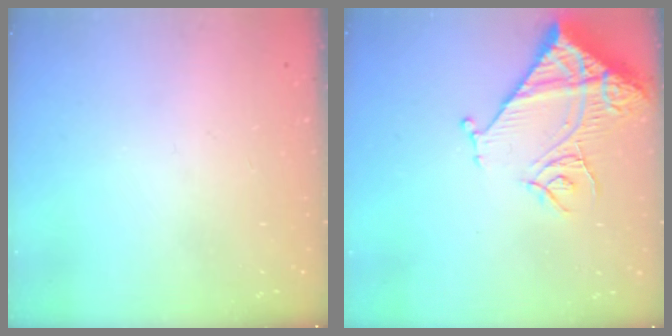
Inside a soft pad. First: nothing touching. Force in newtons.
{"total": 14.9, "press": 14.8, "slide": 1.6}